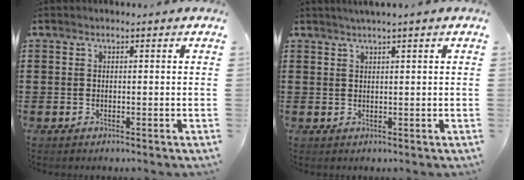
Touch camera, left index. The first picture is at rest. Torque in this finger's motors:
{"motor_torque": [0.60, 0.66, 0.18, 0.01]}